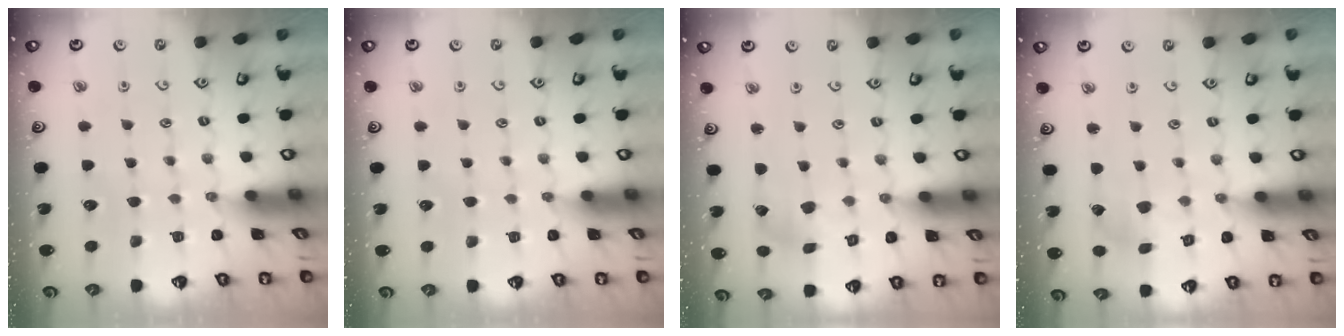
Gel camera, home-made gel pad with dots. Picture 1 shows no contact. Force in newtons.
{"total": 0.0}
{"total": 1.6, "press": 1.5, "slide": 0.4}
{"total": 2.6, "press": 2.6, "slide": 0.1}